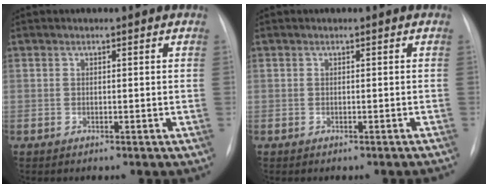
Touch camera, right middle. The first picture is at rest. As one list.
[{"total": 1.0, "force": [-1.0, 0.0, 0.4], "torque": [-0.005, 0.001, -0.011]}]